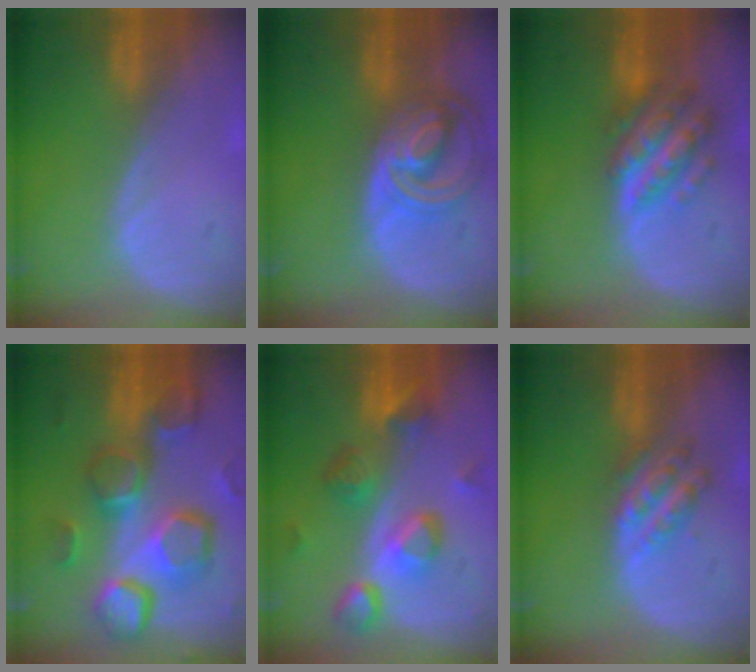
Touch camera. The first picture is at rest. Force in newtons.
{"total": 8.7, "press": 7.6, "slide": 4.3}
{"total": 7.7, "press": 7.7, "slide": 0.4}
{"total": 13.0, "press": 11.4, "slide": 6.4}
{"total": 9.4, "press": 8.2, "slide": 4.6}
{"total": 5.4, "press": 5.0, "slide": 2.2}